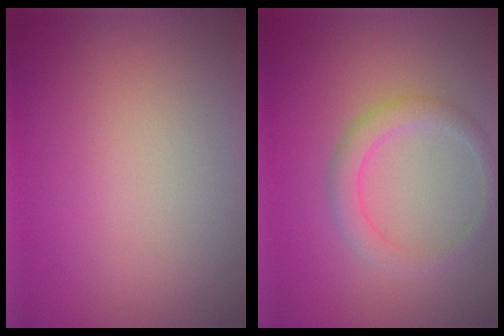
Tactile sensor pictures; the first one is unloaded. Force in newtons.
{"total": 2.3, "press": 2.3, "slide": 0.0}